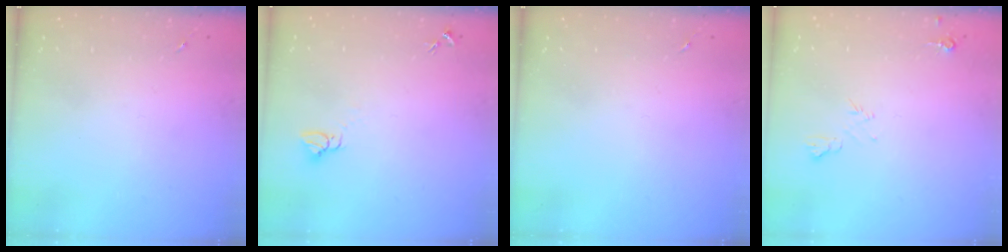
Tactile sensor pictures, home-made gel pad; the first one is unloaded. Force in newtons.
{"total": 3.0, "press": 3.0, "slide": 0.1}
{"total": 0.0}
{"total": 6.4, "press": 6.3, "slide": 1.2}